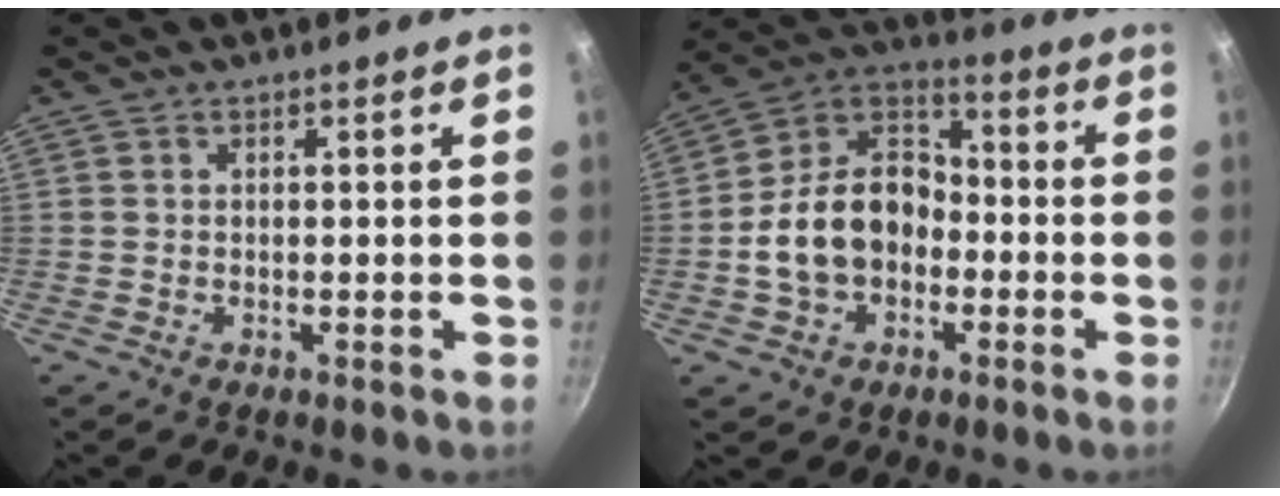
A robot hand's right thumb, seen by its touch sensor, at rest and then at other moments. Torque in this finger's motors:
{"motor_torque": [0.72, 2.58, 1.53, -0.64, 0.22]}